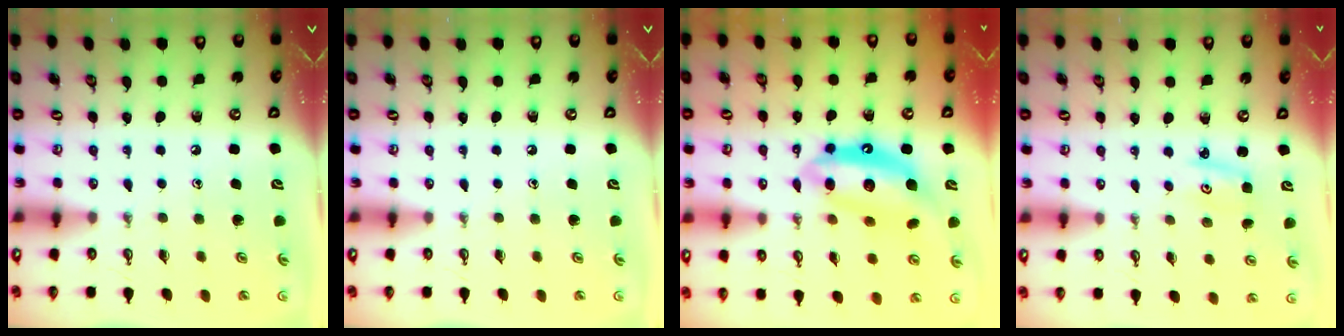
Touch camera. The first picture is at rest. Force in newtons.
{"total": 0.0}
{"total": 14.5, "press": 14.5, "slide": 1.4}
{"total": 2.9, "press": 2.9, "slide": 0.2}